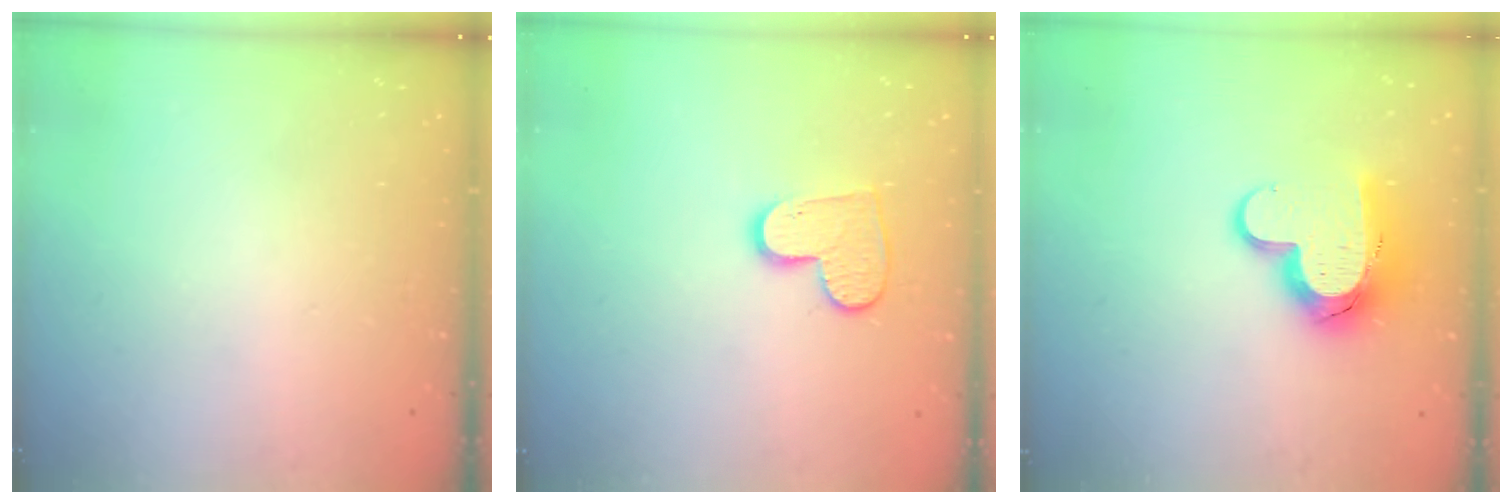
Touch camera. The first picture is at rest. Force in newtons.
{"total": 10.0, "press": 10.0, "slide": 0.9}
{"total": 13.6, "press": 13.5, "slide": 1.3}